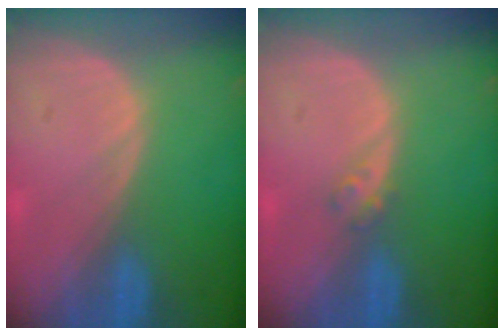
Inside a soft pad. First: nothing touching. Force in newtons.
{"total": 1.6, "press": 1.4, "slide": 0.8}